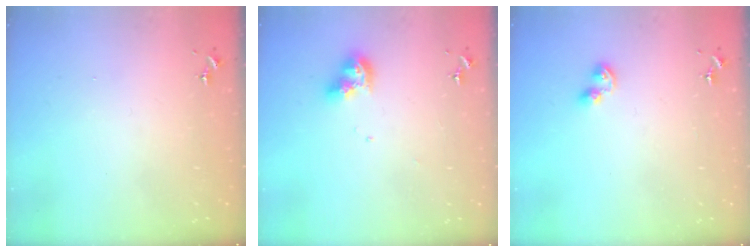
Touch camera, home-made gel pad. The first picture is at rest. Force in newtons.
{"total": 9.0, "press": 8.9, "slide": 1.2}
{"total": 4.5, "press": 4.4, "slide": 0.7}